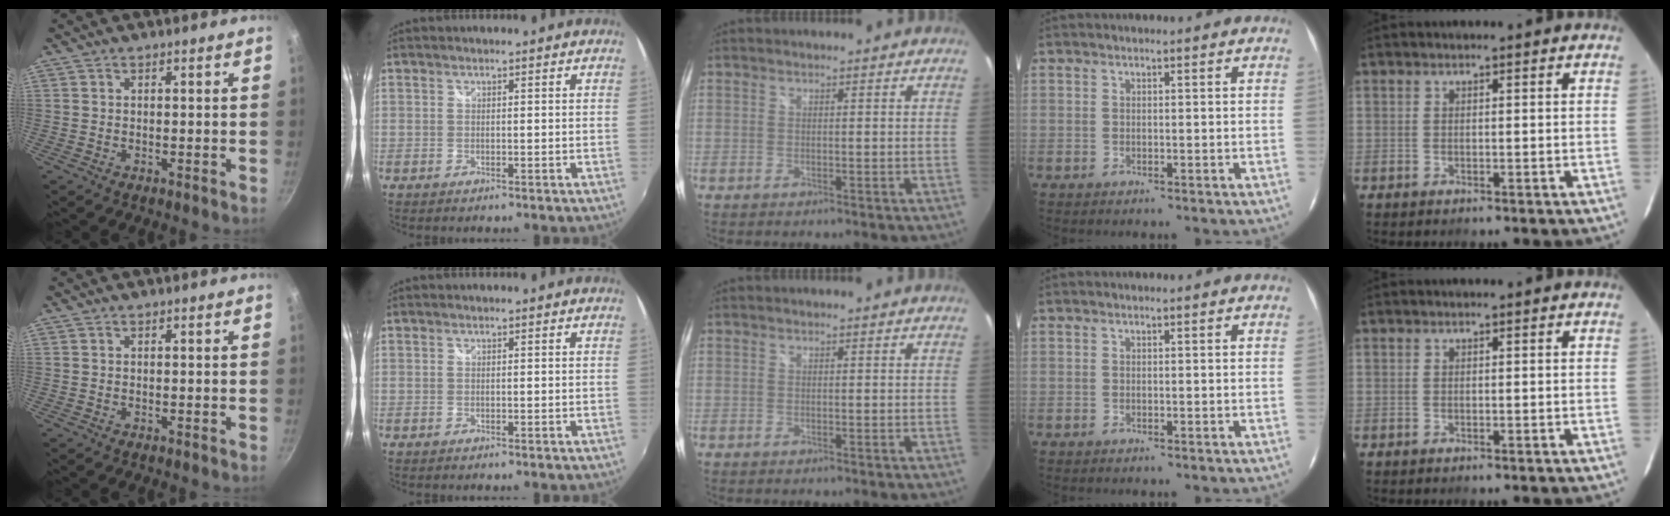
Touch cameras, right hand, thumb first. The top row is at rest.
{}